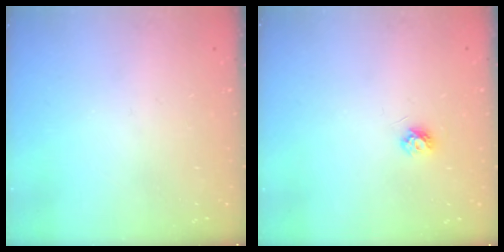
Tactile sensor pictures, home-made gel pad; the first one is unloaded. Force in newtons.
{"total": 3.9, "press": 3.8, "slide": 0.7}